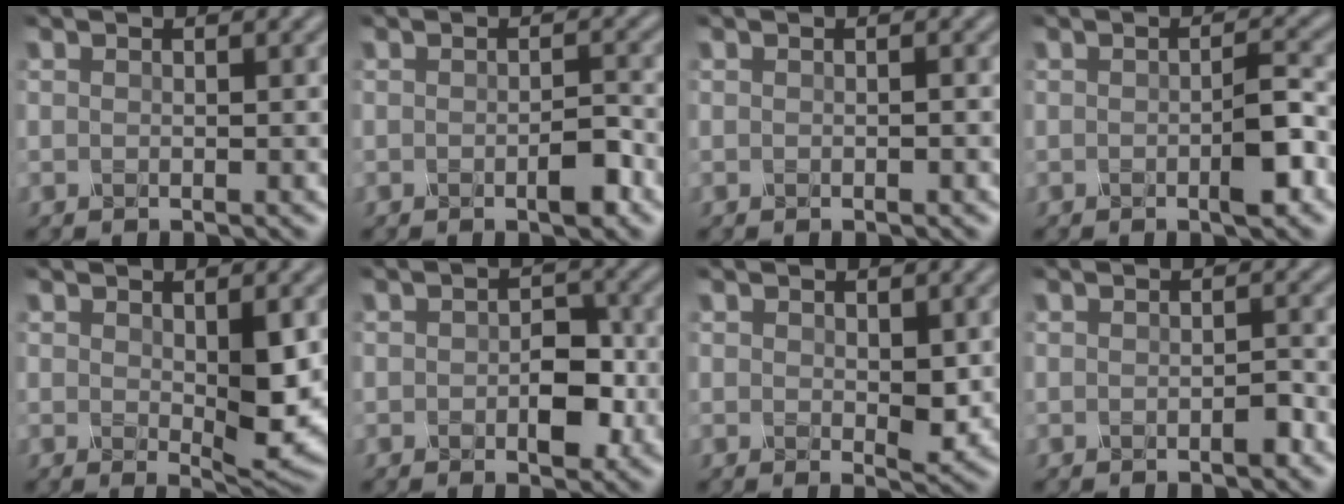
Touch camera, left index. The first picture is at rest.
{"total": 2.0, "force": [-1.0, 0.4, 1.6], "torque": [-0.032, 0.005, -0.018]}
{"total": 1.0, "force": [-0.3, 0.5, 0.8], "torque": [0.002, 0.007, -0.009]}
{"total": 2.5, "force": [-0.9, 0.4, 2.3], "torque": [-0.043, 0.005, -0.017]}
{"total": 3.8, "force": [0.1, 1.1, 3.6], "torque": [-0.067, -0.007, 0.005]}
{"total": 2.9, "force": [-0.8, 1.6, 2.3], "torque": [-0.038, 0.005, -0.013]}
{"total": 1.8, "force": [0.1, 0.8, 1.6], "torque": [-0.028, -0.002, 0.006]}
{"total": 1.2, "force": [-0.8, 0.1, 0.8], "torque": [-0.017, 0.005, -0.013]}